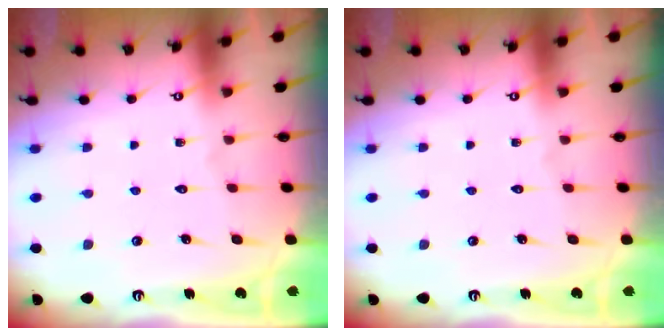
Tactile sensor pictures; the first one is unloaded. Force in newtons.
{"total": 0.0}